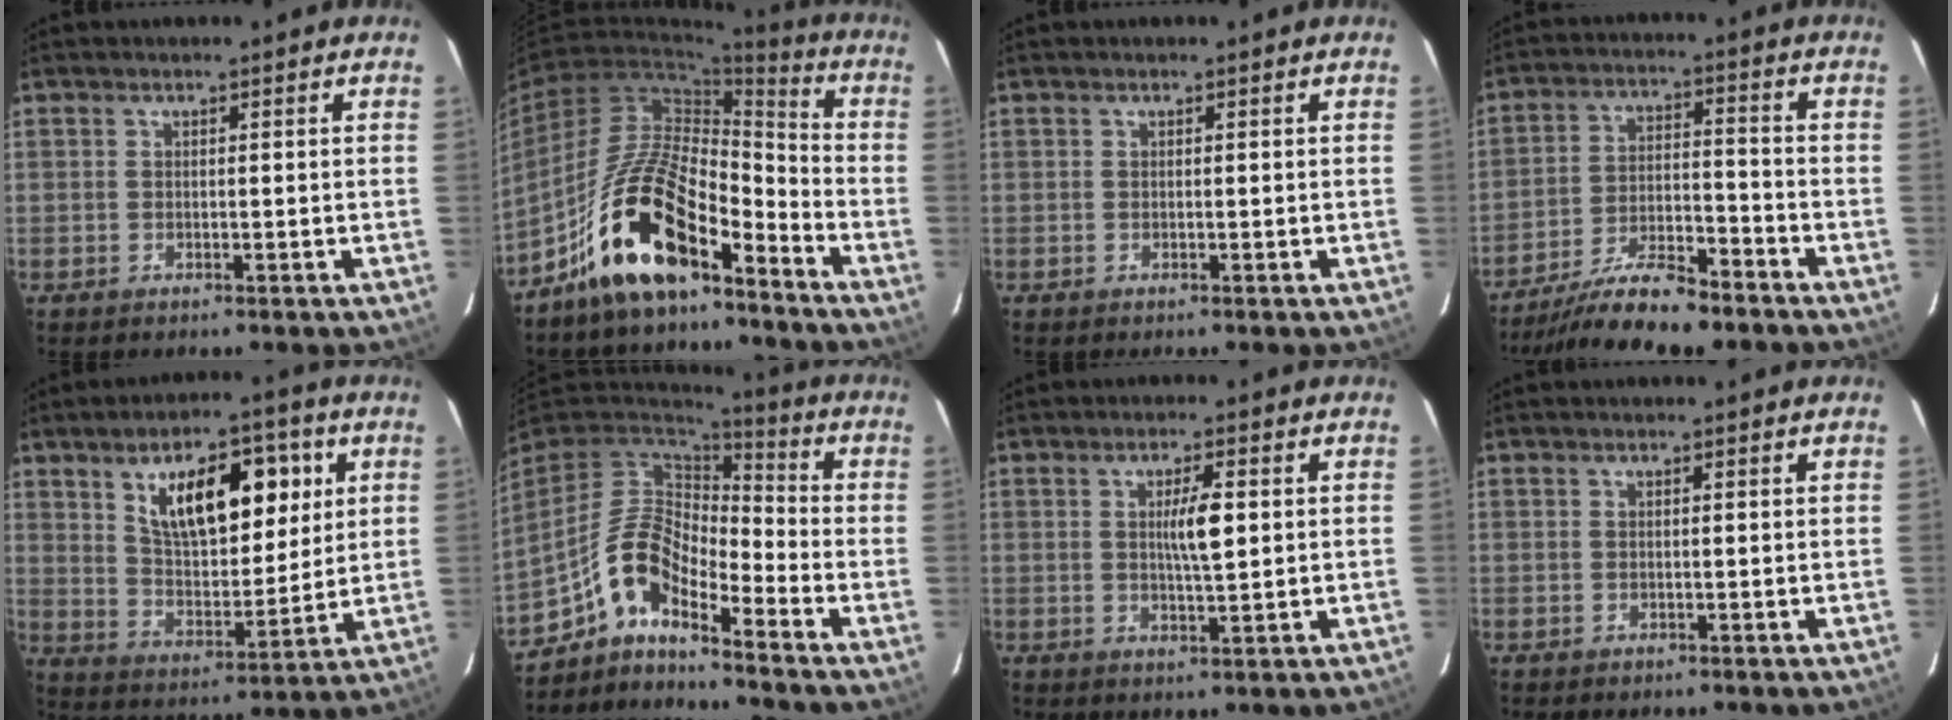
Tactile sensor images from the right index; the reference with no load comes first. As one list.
[{"total": 14.3, "force": [-9.7, 4.5, 9.6], "torque": [-0.186, 0.021, -0.177]}, {"total": 0.0}, {"total": 11.0, "force": [-9.4, 1.5, 5.5], "torque": [-0.094, -0.003, -0.163]}, {"total": 14.9, "force": [5.9, 6.2, 12.2], "torque": [-0.195, 0.018, 0.105]}, {"total": 10.5, "force": [-7.3, 3.1, 6.9], "torque": [-0.139, 0.030, -0.135]}, {"total": 4.7, "force": [0.8, 0.5, 4.6], "torque": [-0.079, 0.000, 0.014]}, {"total": 0.0}]